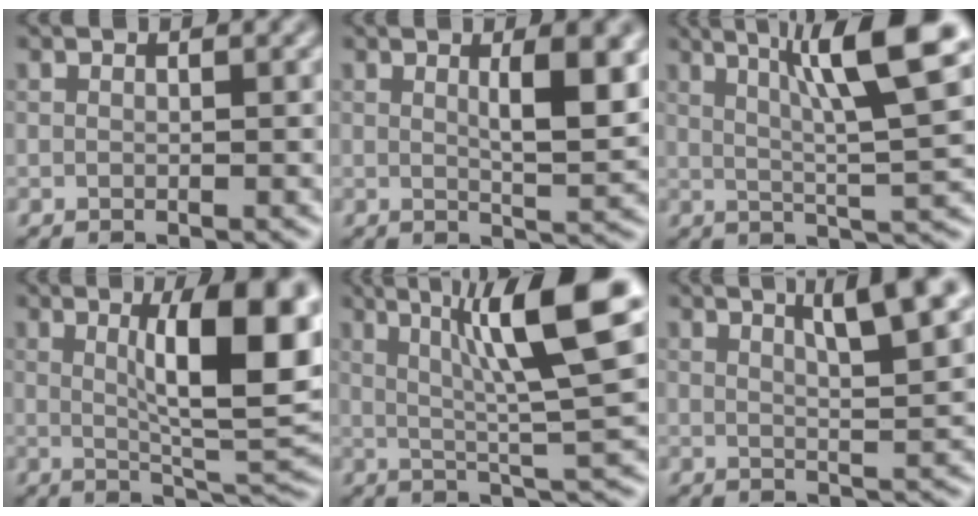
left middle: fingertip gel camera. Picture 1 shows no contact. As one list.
[{"total": 4.9, "force": [1.3, 1.1, 4.6], "torque": [-0.066, -0.002, 0.023]}, {"total": 10.4, "force": [4.3, 1.6, 9.4], "torque": [-0.128, 0.019, 0.068]}, {"total": 11.2, "force": [2.6, 2.9, 10.5], "torque": [-0.138, 0.001, 0.043]}, {"total": 10.5, "force": [3.6, 1.4, 9.8], "torque": [-0.143, 0.010, 0.058]}, {"total": 5.8, "force": [3.2, 1.1, 4.7], "torque": [-0.056, 0.010, 0.046]}]